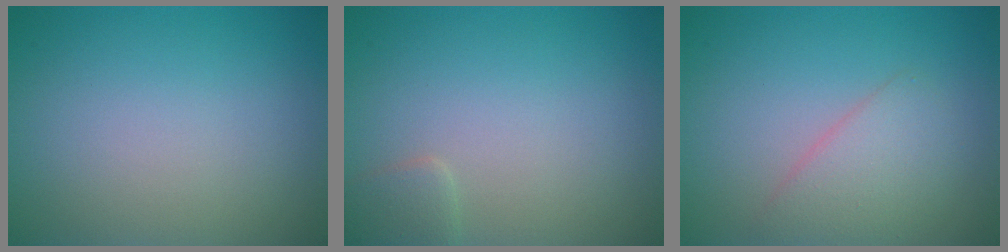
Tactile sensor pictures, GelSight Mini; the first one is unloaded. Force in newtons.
{"total": 1.4, "press": 1.4, "slide": 0.1}
{"total": 2.6, "press": 2.6, "slide": 0.1}